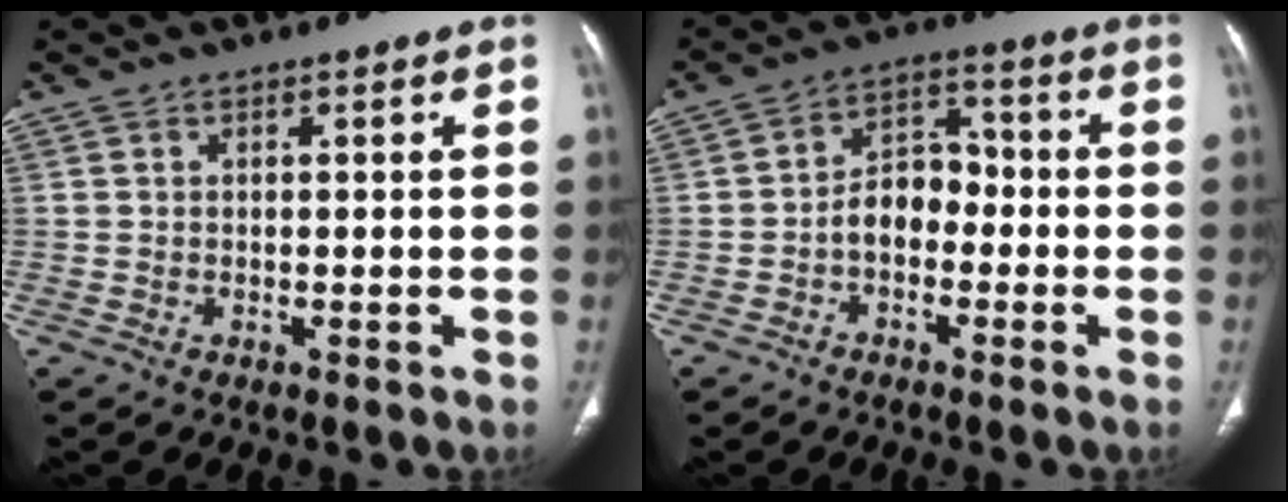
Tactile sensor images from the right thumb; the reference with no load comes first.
{"total": 7.1, "force": [-1.9, 5.0, 4.6], "torque": [-0.048, 0.037, -0.046]}